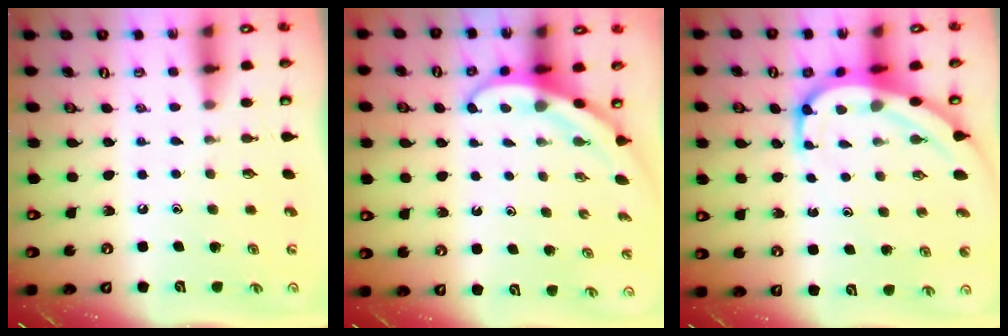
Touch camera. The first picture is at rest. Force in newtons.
{"total": 3.8, "press": 3.8, "slide": 0.4}
{"total": 9.8, "press": 9.7, "slide": 1.0}